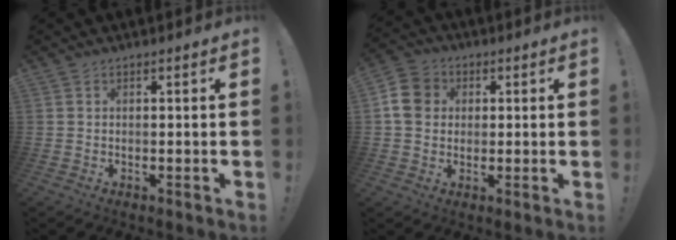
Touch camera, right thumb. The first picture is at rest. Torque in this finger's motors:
{"motor_torque": [-0.09, 0.46, -0.09, -0.05, 0.03]}